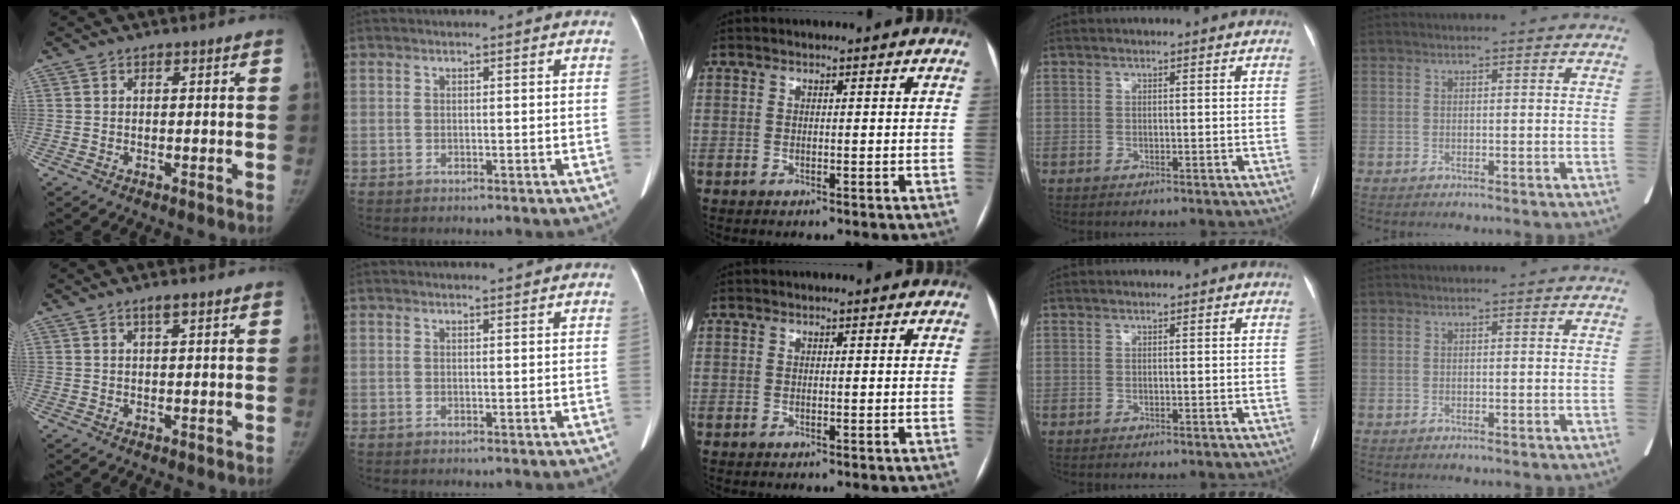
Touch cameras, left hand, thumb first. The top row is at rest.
{"thumb": {"total": 1.4, "force": [0.8, 0.1, 1.1], "torque": [-0.020, 0.000, 0.017]}, "index": {"total": 1.1, "force": [1.1, -0.1, 0.2], "torque": [-0.008, -0.001, 0.020]}}